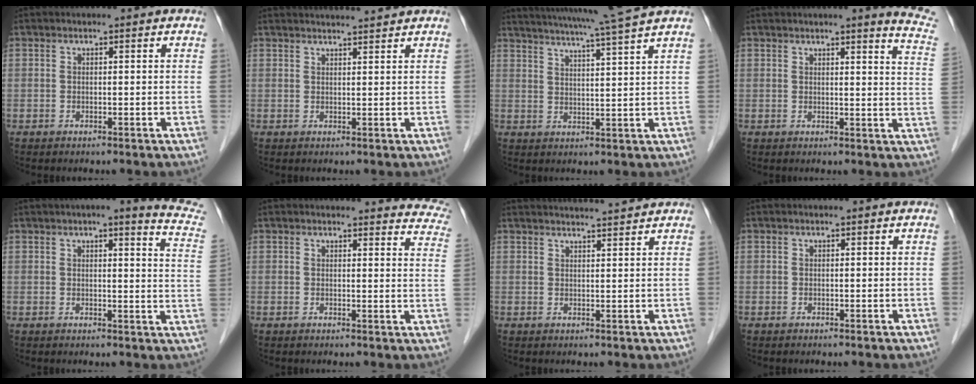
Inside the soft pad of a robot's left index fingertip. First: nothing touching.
{"total": 6.5, "force": [6.2, -0.5, 1.8], "torque": [-0.028, 0.020, 0.077]}
{"total": 13.3, "force": [11.4, -2.0, 6.5], "torque": [-0.116, -0.017, 0.152]}
{"total": 8.8, "force": [7.5, -0.2, 4.5], "torque": [-0.039, -0.042, 0.053]}
{"total": 11.9, "force": [10.1, 0.8, 6.2], "torque": [-0.064, -0.033, 0.086]}
{"total": 12.9, "force": [12.4, 2.4, 2.5], "torque": [0.009, -0.059, 0.096]}
{"total": 7.8, "force": [7.4, -0.6, 2.2], "torque": [-0.035, 0.017, 0.095]}
{"total": 0.0}